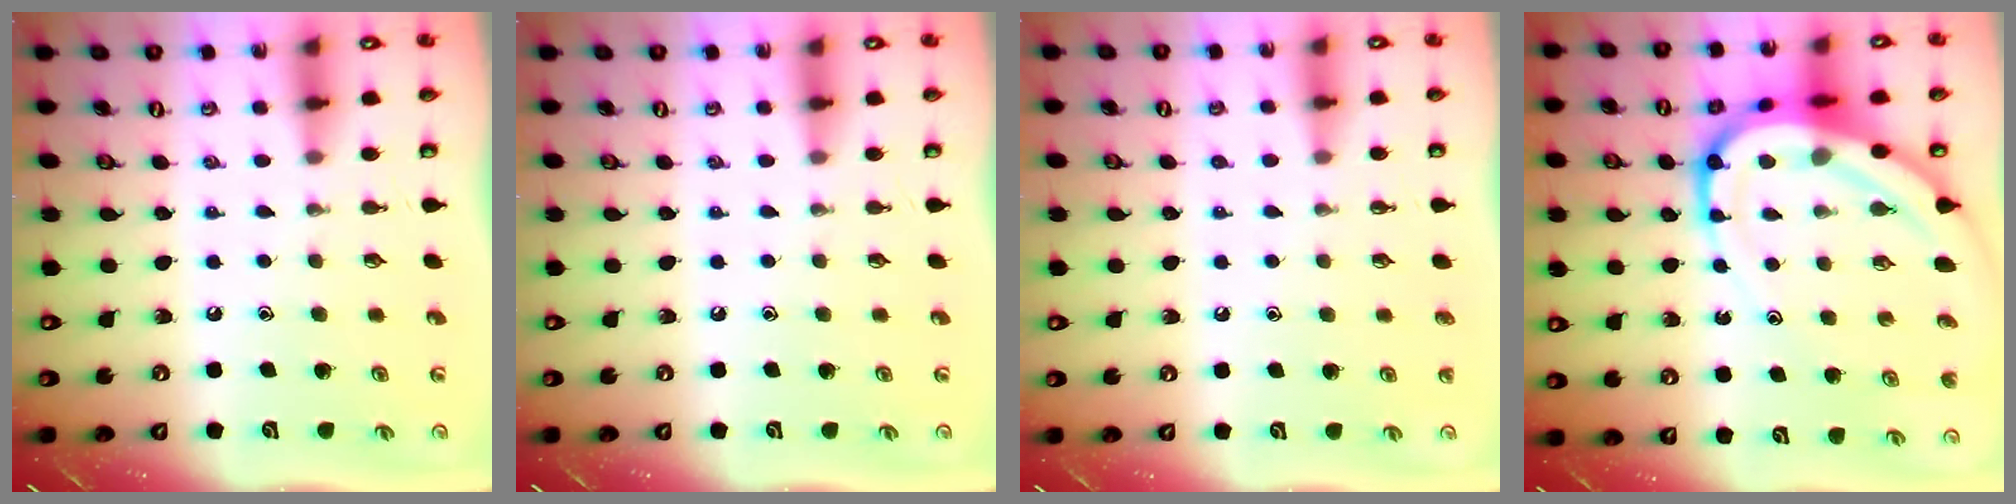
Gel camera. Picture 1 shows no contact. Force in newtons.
{"total": 0.0}
{"total": 0.7, "press": 0.7, "slide": 0.0}
{"total": 15.8, "press": 15.8, "slide": 1.4}